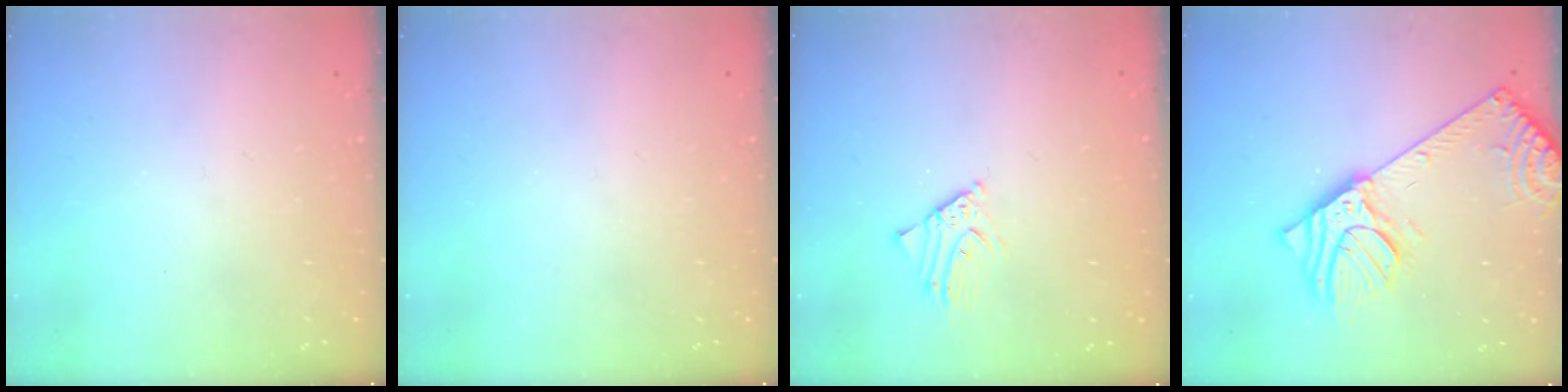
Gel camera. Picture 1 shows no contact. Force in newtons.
{"total": 0.0}
{"total": 3.1, "press": 3.1, "slide": 0.3}
{"total": 18.3, "press": 17.9, "slide": 3.8}